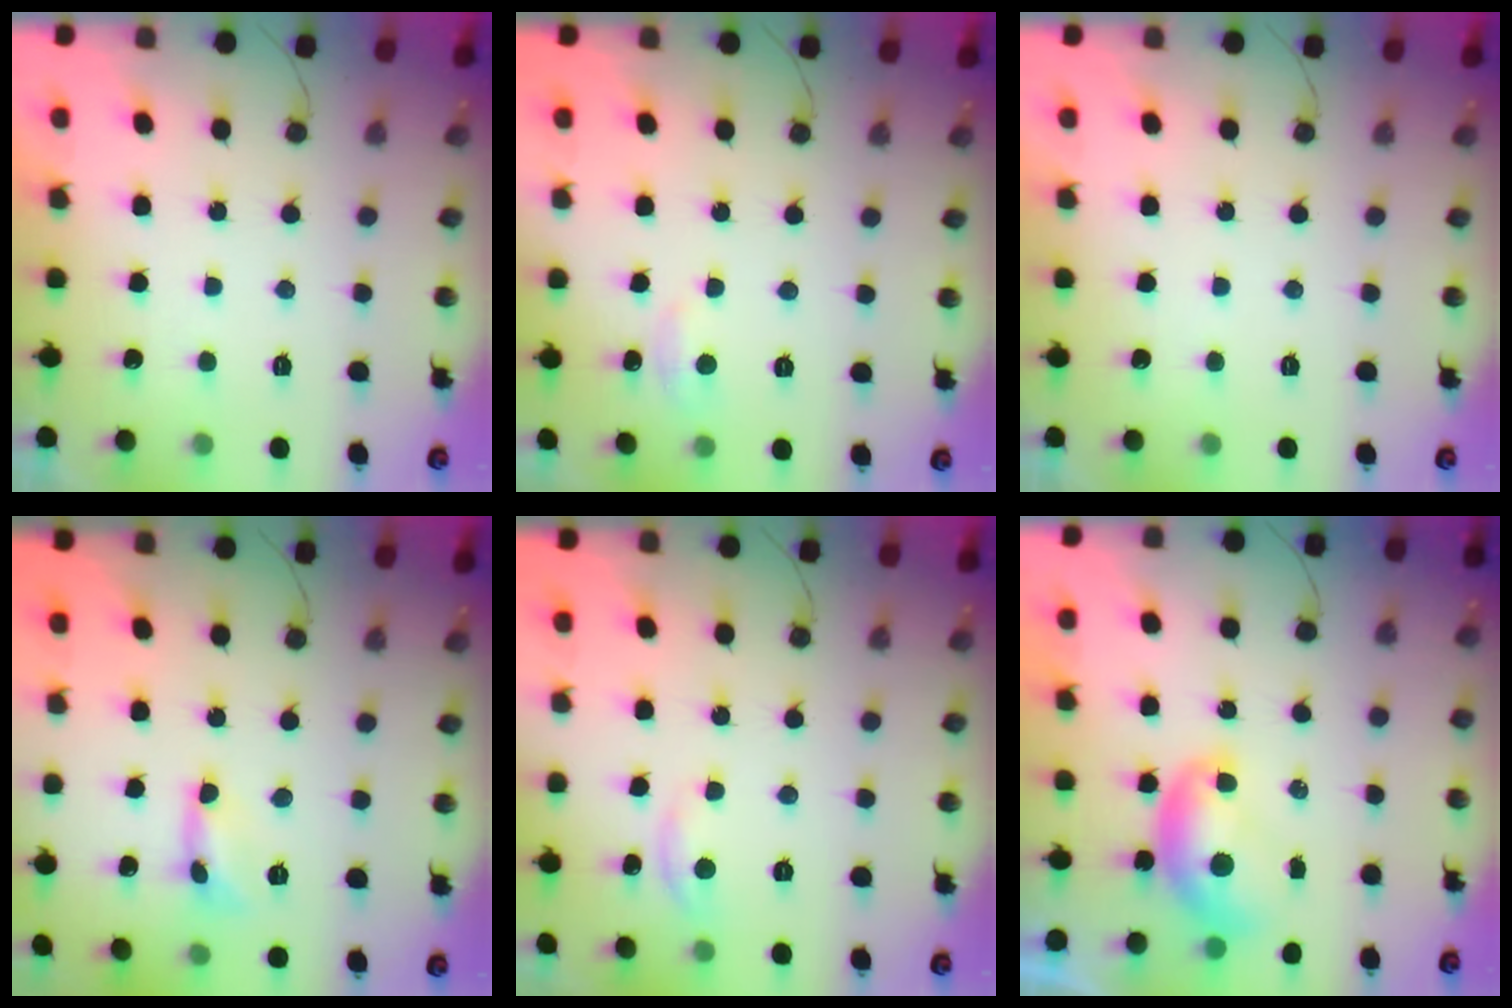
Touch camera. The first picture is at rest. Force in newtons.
{"total": 3.4, "press": 3.4, "slide": 0.4}
{"total": 0.0}
{"total": 1.7, "press": 1.7, "slide": 0.1}
{"total": 3.3, "press": 3.3, "slide": 0.1}
{"total": 7.0, "press": 7.0, "slide": 0.3}